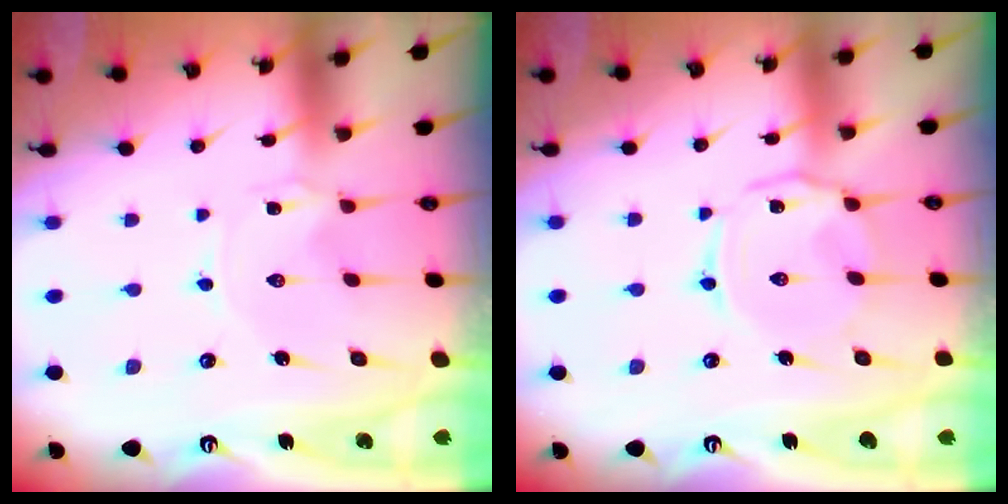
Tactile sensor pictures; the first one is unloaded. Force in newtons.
{"total": 5.9, "press": 5.9, "slide": 0.6}